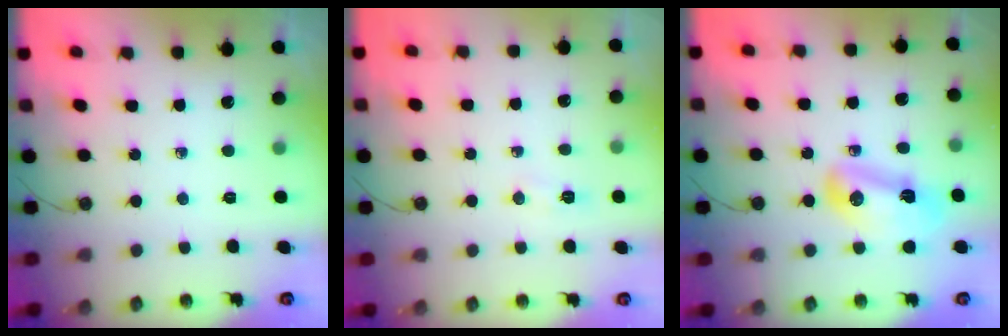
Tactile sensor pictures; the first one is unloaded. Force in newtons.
{"total": 4.7, "press": 4.6, "slide": 0.6}
{"total": 9.0, "press": 9.0, "slide": 1.2}